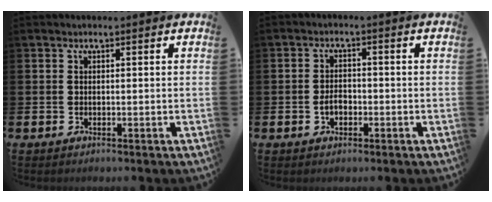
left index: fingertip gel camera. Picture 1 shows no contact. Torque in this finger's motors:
{"motor_torque": [0.61, 0.14, 0.08, 0.08]}